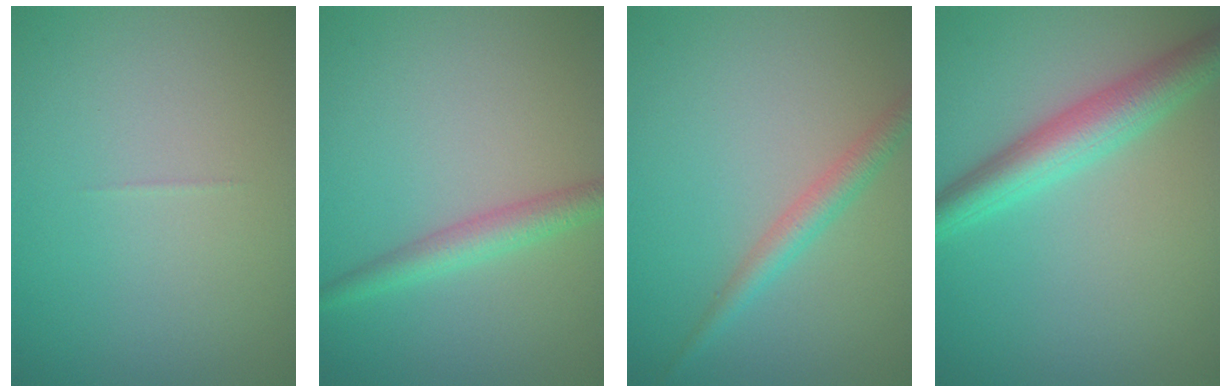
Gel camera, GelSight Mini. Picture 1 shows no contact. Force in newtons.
{"total": 2.6, "press": 2.6, "slide": 0.1}
{"total": 2.4, "press": 2.4, "slide": 0.1}
{"total": 4.7, "press": 4.7, "slide": 0.1}